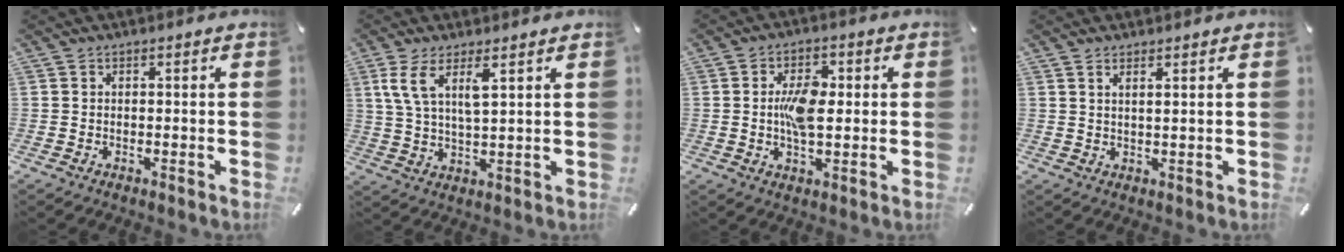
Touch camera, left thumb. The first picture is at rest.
{"total": 7.7, "force": [4.0, 2.5, 6.1], "torque": [-0.139, -0.006, 0.072]}
{"total": 9.0, "force": [0.4, 4.9, 7.5], "torque": [-0.137, 0.001, -0.002]}
{"total": 1.9, "force": [1.5, -0.4, 1.1], "torque": [-0.030, -0.007, 0.025]}